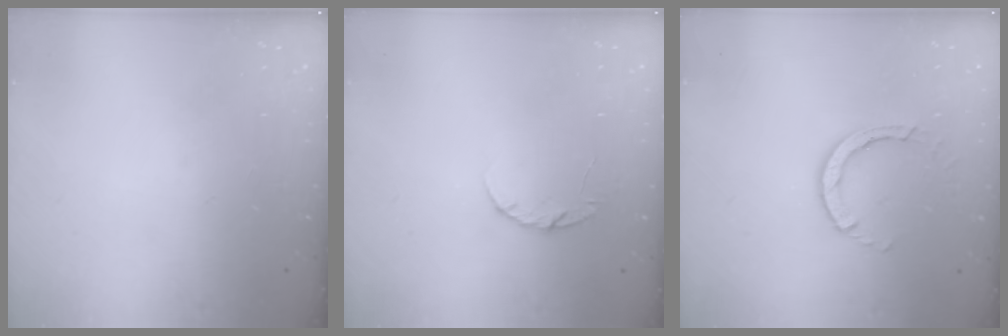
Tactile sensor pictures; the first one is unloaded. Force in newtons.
{"total": 4.8, "press": 4.7, "slide": 0.6}
{"total": 4.0, "press": 4.0, "slide": 0.4}